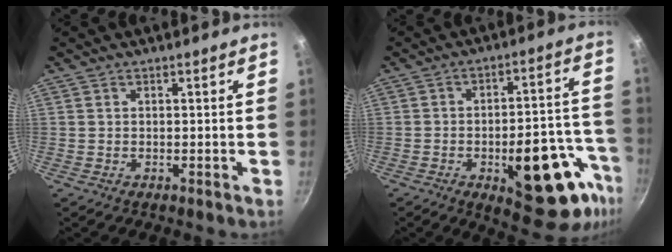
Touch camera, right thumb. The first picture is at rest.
{"total": 21.1, "force": [-8.5, 9.1, 17.1], "torque": [-0.154, 0.037, -0.105]}